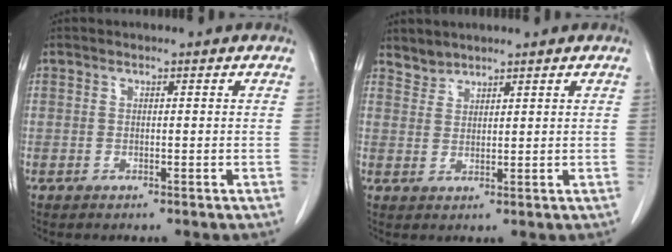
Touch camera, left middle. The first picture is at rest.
{"total": 2.1, "force": [2.0, 0.5, -0.4], "torque": [0.009, 0.005, 0.039]}